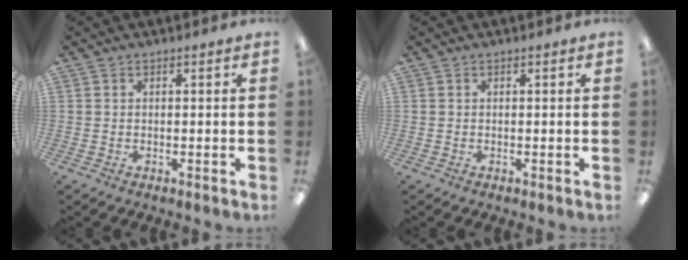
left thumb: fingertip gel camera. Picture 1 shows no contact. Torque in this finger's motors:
{"motor_torque": [0.00, 0.00, 0.00, 0.00, 0.00]}